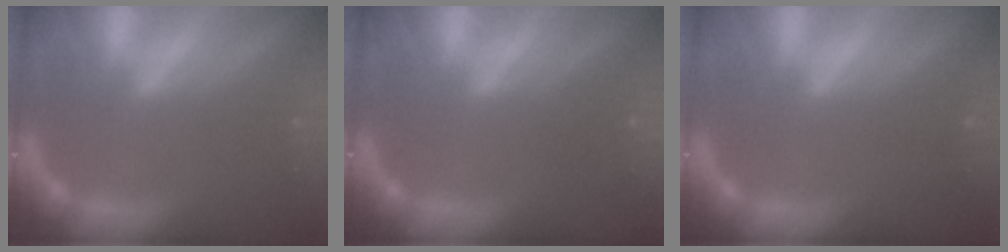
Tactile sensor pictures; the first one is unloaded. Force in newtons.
{"total": 1.0}
{"total": 0.0}